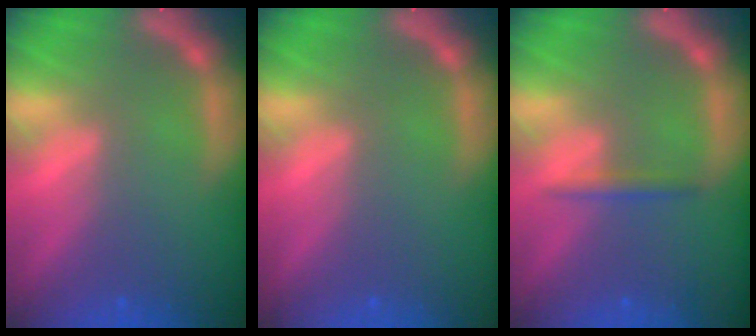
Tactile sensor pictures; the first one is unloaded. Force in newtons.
{"total": 0.0}
{"total": 1.4}